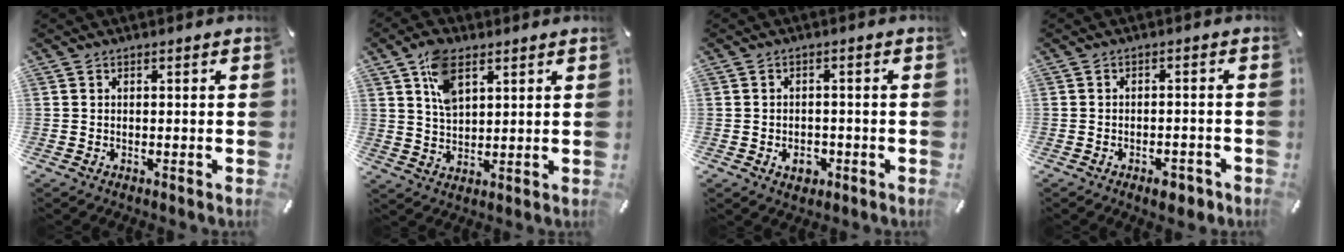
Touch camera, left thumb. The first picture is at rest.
{"total": 8.1, "force": [4.1, 4.5, 5.3], "torque": [-0.098, -0.003, 0.076]}
{"total": 4.0, "force": [-1.5, 3.0, 2.2], "torque": [-0.028, 0.005, -0.026]}
{"total": 4.0, "force": [-2.8, 2.0, 2.2], "torque": [-0.029, 0.016, -0.048]}